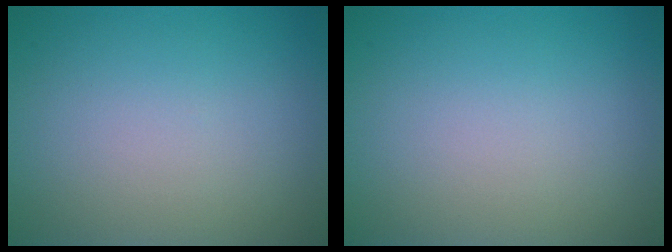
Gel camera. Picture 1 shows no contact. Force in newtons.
{"total": 0.0}